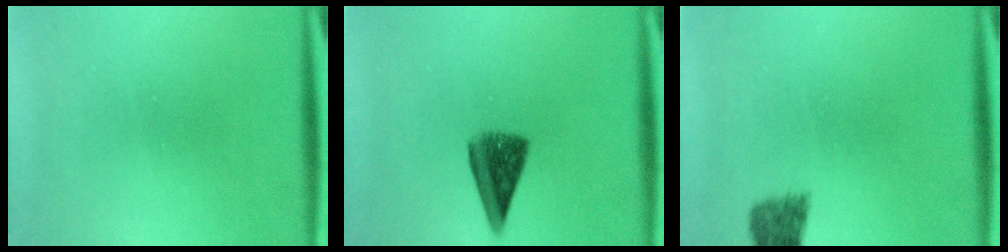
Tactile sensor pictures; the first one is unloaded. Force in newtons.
{"total": 5.6}
{"total": 2.3}